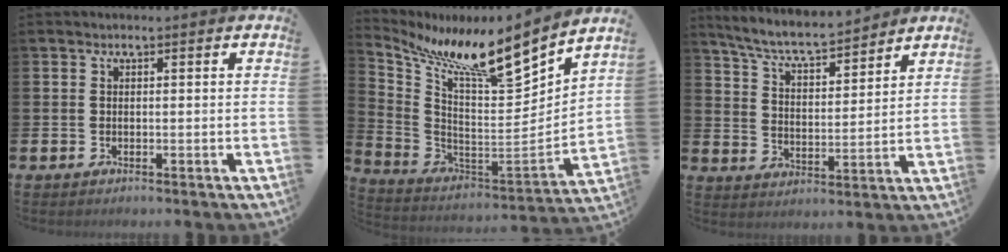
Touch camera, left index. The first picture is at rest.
{"total": 11.9, "force": [10.1, 0.7, 6.3], "torque": [-0.141, -0.077, 0.160]}
{"total": 7.1, "force": [6.6, 0.8, 2.5], "torque": [-0.077, -0.040, 0.114]}